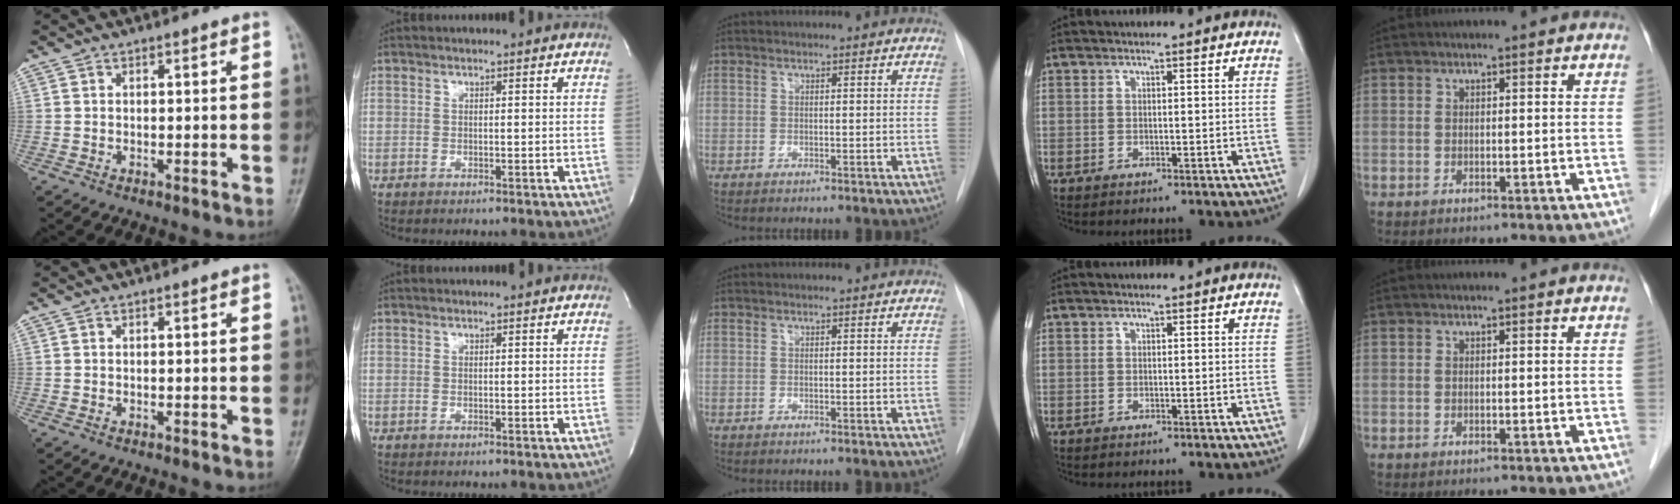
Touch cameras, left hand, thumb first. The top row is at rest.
{}